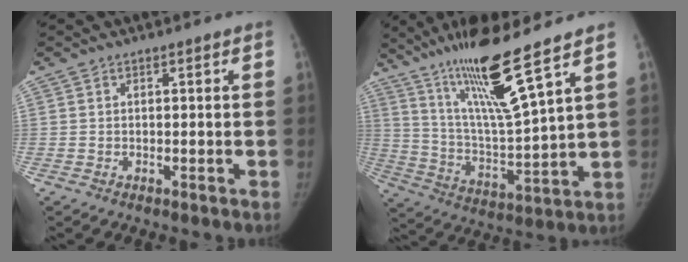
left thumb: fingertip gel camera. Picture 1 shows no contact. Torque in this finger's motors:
{"motor_torque": [0.31, 0.23, 1.46, -1.32, 0.30]}